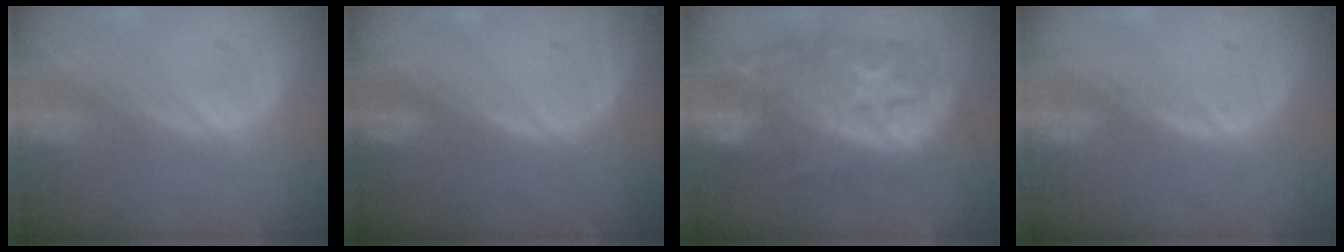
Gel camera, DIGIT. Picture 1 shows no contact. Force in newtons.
{"total": 0.0}
{"total": 12.6, "press": 12.6, "slide": 1.0}
{"total": 1.0, "press": 1.0, "slide": 0.2}